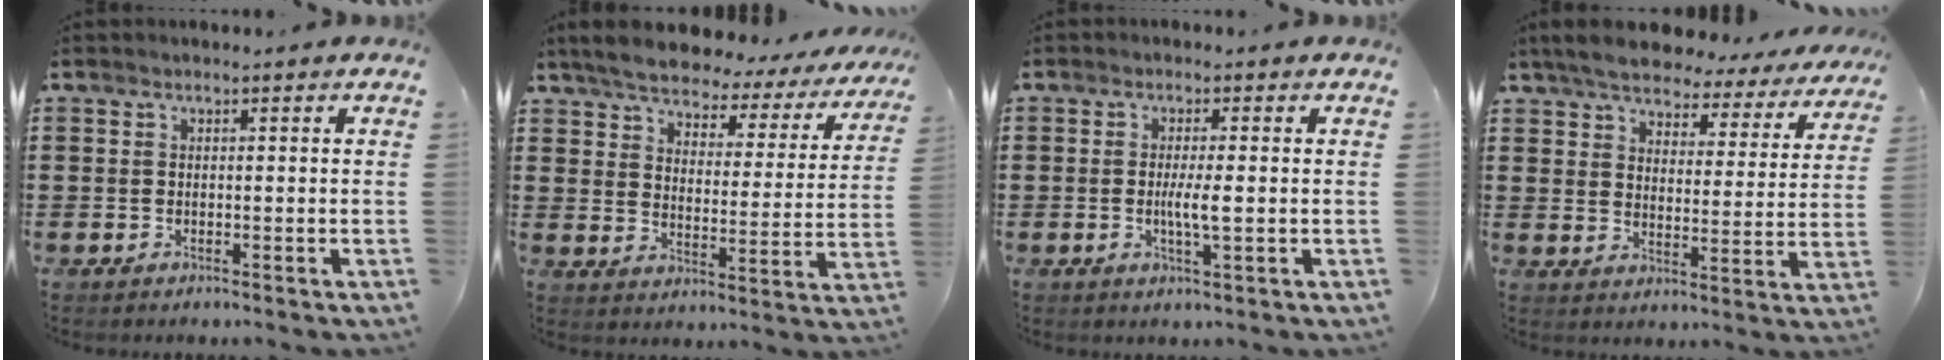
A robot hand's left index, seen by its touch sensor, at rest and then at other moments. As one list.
[{"total": 5.1, "force": [4.9, 0.9, 1.2], "torque": [-0.054, -0.032, 0.079]}, {"total": 3.4, "force": [-0.2, 0.4, 3.3], "torque": [-0.060, -0.004, -0.005]}, {"total": 5.5, "force": [5.3, 0.9, 1.3], "torque": [-0.055, -0.031, 0.090]}]